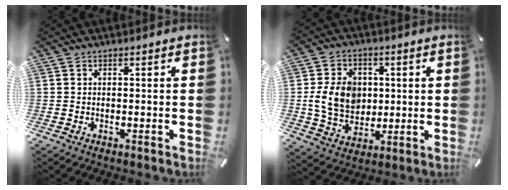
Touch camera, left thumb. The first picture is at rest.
{"total": 11.5, "force": [1.0, 9.4, 6.5], "torque": [-0.144, 0.007, 0.017]}